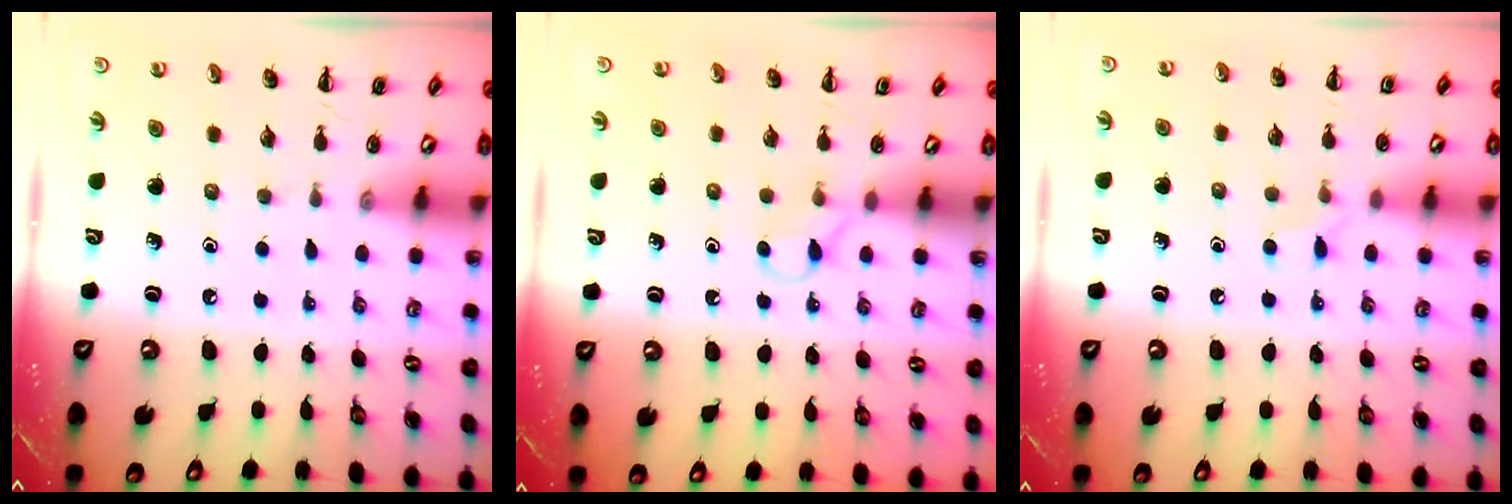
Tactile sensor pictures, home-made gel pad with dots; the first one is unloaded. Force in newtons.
{"total": 3.3, "press": 3.2, "slide": 0.9}
{"total": 5.4, "press": 5.1, "slide": 1.6}